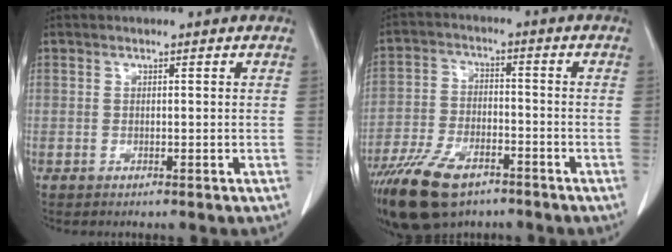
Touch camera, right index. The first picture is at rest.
{"total": 13.7, "force": [-9.2, 6.1, 8.2], "torque": [-0.166, -0.013, -0.165]}